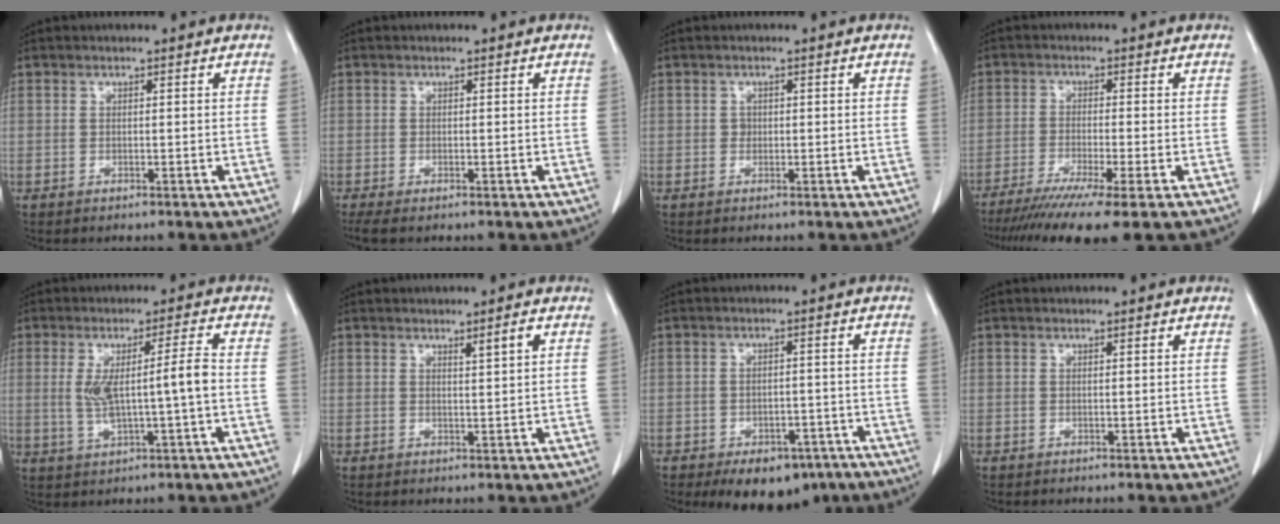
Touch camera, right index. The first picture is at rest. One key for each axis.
{"total": 2.9, "fx": -2.2, "fy": 0.6, "fz": 1.8, "tx": -0.031, "ty": -0.010, "tz": -0.035}
{"total": 0.8, "fx": 0.0, "fy": 0.8, "fz": 0.3, "tx": 0.000, "ty": 0.003, "tz": 0.000}
{"total": 11.7, "fx": -8.8, "fy": -0.8, "fz": 7.7, "tx": -0.117, "ty": -0.034, "tz": -0.138}
{"total": 7.2, "fx": -0.2, "fy": 0.2, "fz": 7.2, "tx": -0.138, "ty": 0.007, "tz": 0.004}
{"total": 1.8, "fx": 1.0, "fy": -0.2, "fz": 1.5, "tx": -0.026, "ty": -0.004, "tz": 0.018}
{"total": 9.1, "fx": -6.3, "fy": 4.9, "fz": 4.3, "tx": -0.043, "ty": 0.007, "tz": -0.084}
{"total": 0.0}